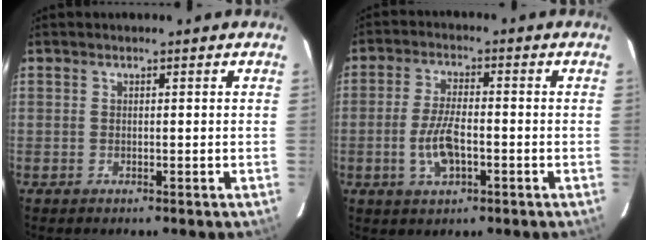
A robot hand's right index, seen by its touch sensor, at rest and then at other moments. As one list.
[{"total": 7.2, "force": [-2.1, 3.0, 6.1], "torque": [-0.128, -0.001, -0.038]}]